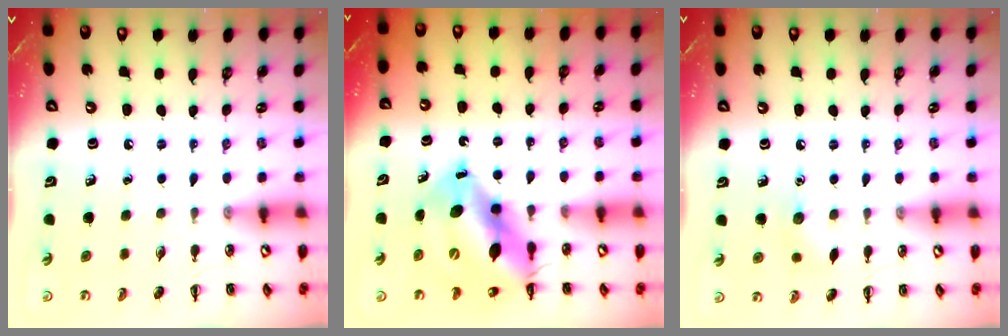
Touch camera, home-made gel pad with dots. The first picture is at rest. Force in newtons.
{"total": 14.5, "press": 14.0, "slide": 3.5}
{"total": 5.8, "press": 5.6, "slide": 1.6}